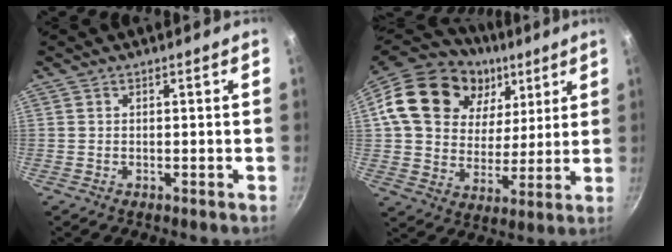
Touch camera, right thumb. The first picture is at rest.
{"total": 24.9, "force": [9.9, 17.9, 14.1], "torque": [-0.232, -0.011, 0.169]}